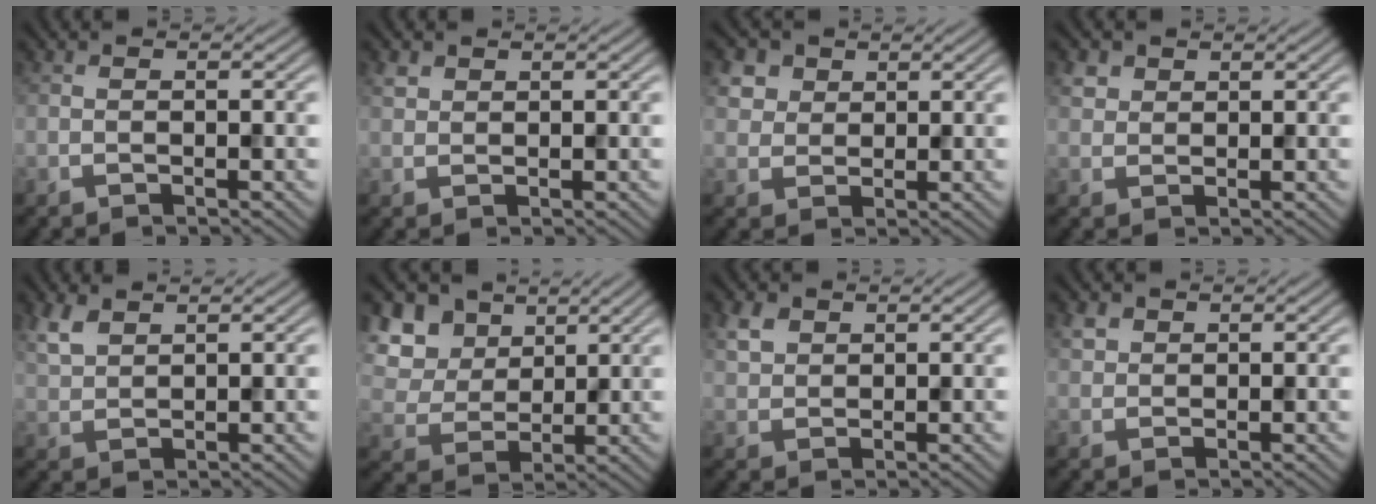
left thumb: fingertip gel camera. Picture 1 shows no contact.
{"total": 1.3, "force": [0.9, 0.8, 0.4], "torque": [-0.010, 0.001, 0.019]}
{"total": 4.5, "force": [2.2, 3.5, 1.8], "torque": [-0.063, -0.001, 0.048]}
{"total": 2.0, "force": [1.2, 1.6, 0.6], "torque": [-0.017, 0.002, 0.025]}
{"total": 3.5, "force": [2.3, 1.6, 2.1], "torque": [-0.059, 0.003, 0.055]}
{"total": 9.4, "force": [4.4, 6.9, 4.5], "torque": [-0.160, 0.011, 0.094]}
{"total": 3.0, "force": [1.6, 2.1, 1.4], "torque": [-0.036, 0.004, 0.033]}
{"total": 1.8, "force": [1.0, 1.4, 0.7], "torque": [-0.018, 0.002, 0.021]}